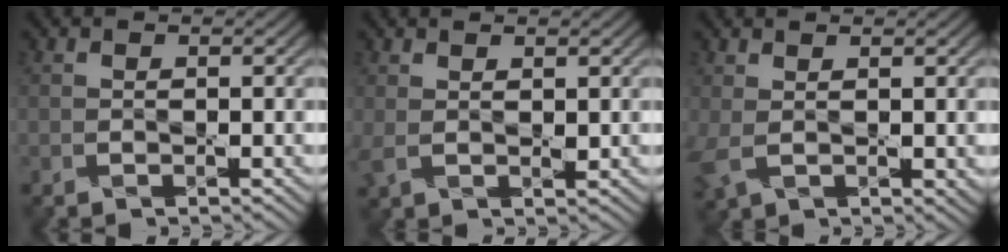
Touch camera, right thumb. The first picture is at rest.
{"total": 2.6, "force": [0.9, 1.3, 2.1], "torque": [-0.055, -0.003, 0.021]}
{"total": 4.1, "force": [0.5, 2.3, 3.3], "torque": [-0.090, -0.006, 0.014]}